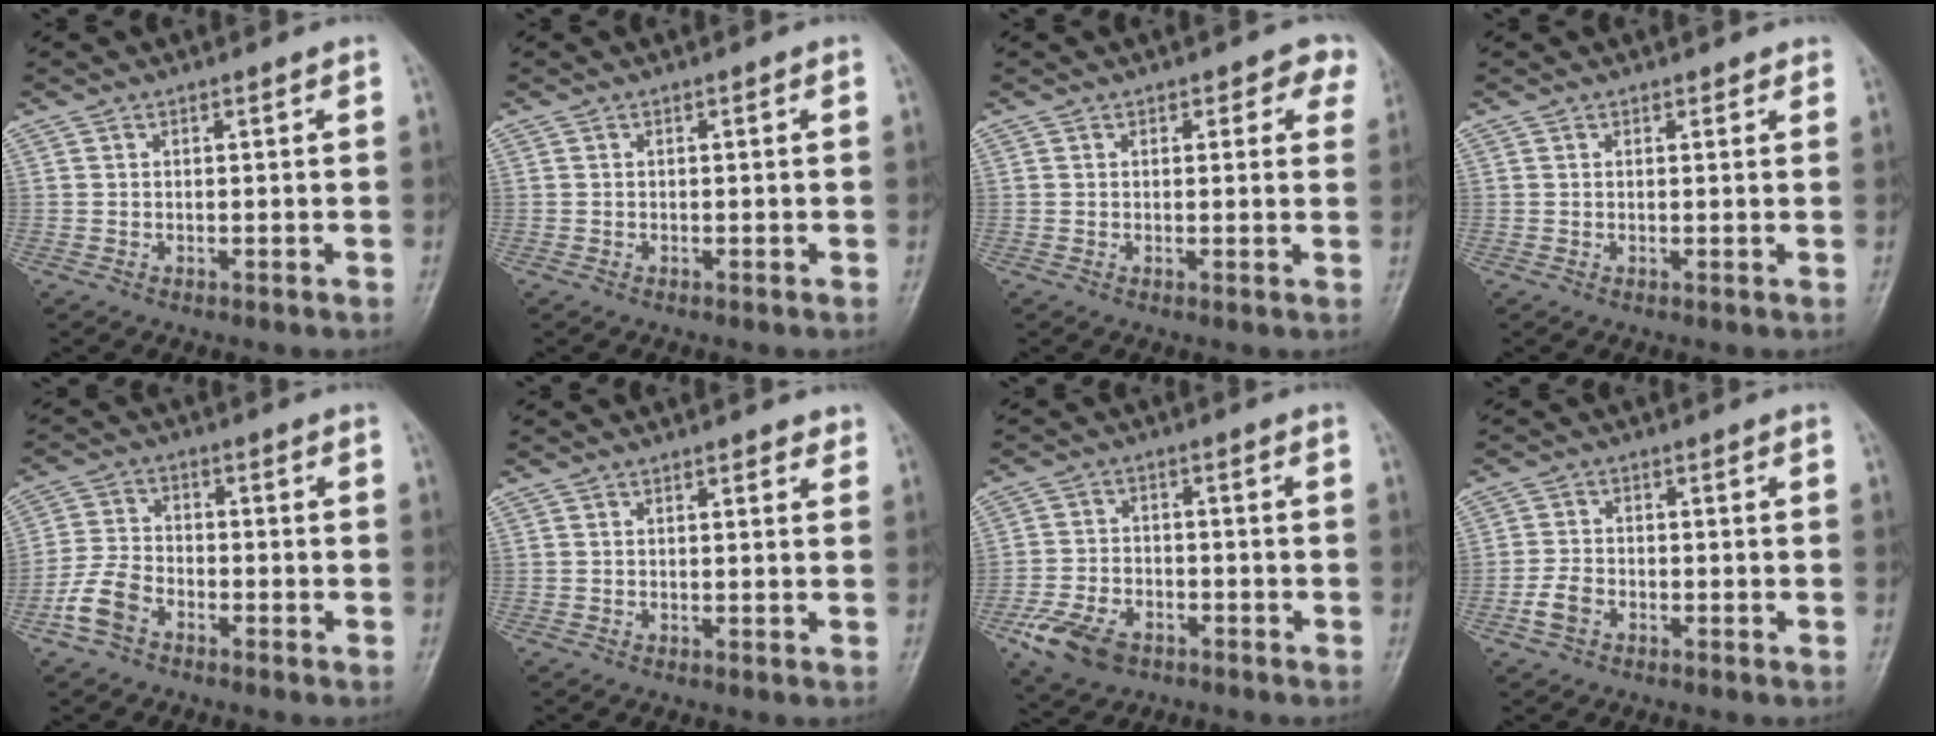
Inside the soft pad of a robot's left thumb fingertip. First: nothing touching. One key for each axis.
{"total": 0.0}
{"total": 4.0, "fx": 2.4, "fy": 2.5, "fz": 2.0, "tx": 0.018, "ty": -0.006, "tz": 0.016}
{"total": 1.1, "fx": 0.8, "fy": 0.6, "fz": 0.3, "tx": 0.005, "ty": -0.006, "tz": 0.006}
{"total": 6.5, "fx": -3.8, "fy": 4.0, "fz": 3.4, "tx": -0.072, "ty": 0.020, "tz": -0.081}
{"total": 1.7, "fx": 1.1, "fy": 0.8, "fz": 1.0, "tx": -0.004, "ty": -0.003, "tz": 0.010}
{"total": 9.2, "fx": -5.0, "fy": 5.9, "fz": 5.0, "tx": -0.093, "ty": 0.015, "tz": -0.088}
{"total": 3.7, "fx": -1.9, "fy": 2.5, "fz": 1.9, "tx": -0.041, "ty": 0.009, "tz": -0.039}